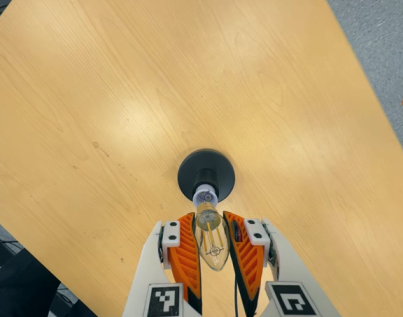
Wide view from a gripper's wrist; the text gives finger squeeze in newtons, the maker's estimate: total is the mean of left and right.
{"total": 22.8, "left": 24.7, "right": 20.9}